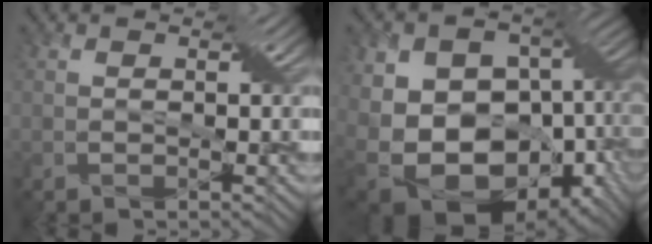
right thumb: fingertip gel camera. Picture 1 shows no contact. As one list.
[{"total": 20.4, "force": [-2.6, 15.1, 13.6], "torque": [-0.233, 0.003, -0.021]}]